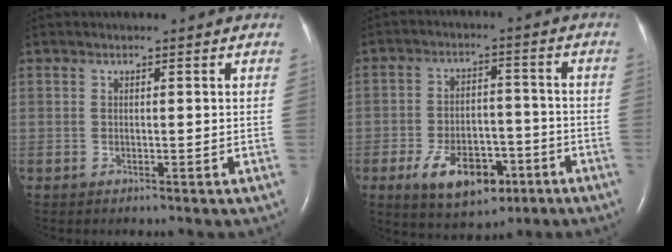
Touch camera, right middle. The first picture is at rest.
{"total": 10.3, "force": [-5.1, 5.5, 7.0], "torque": [-0.124, 0.003, -0.075]}